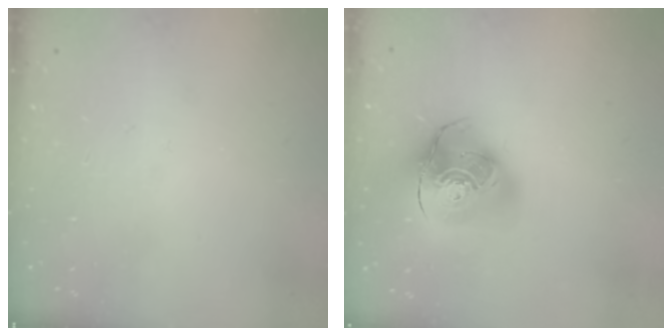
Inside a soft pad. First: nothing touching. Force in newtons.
{"total": 18.0, "press": 17.8, "slide": 2.4}